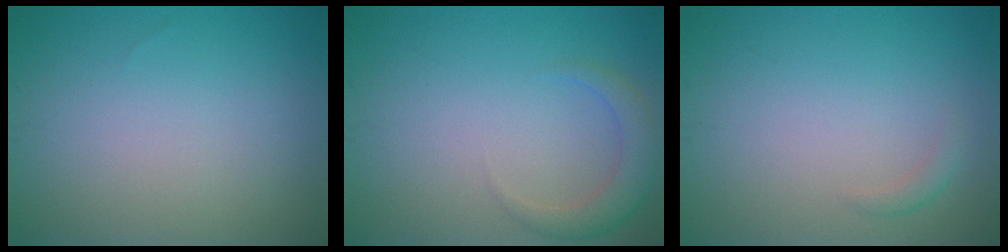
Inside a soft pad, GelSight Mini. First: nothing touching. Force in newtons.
{"total": 2.7, "press": 2.7, "slide": 0.2}
{"total": 0.9, "press": 0.9, "slide": 0.0}